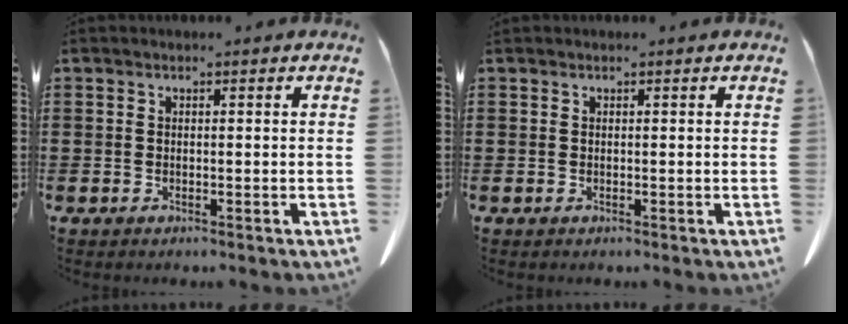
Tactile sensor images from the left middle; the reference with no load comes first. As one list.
[{"total": 0.0}]